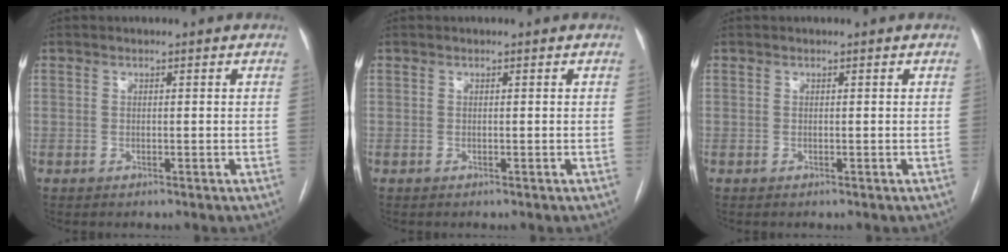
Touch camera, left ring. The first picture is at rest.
{"total": 0.0}
{"total": 0.0}